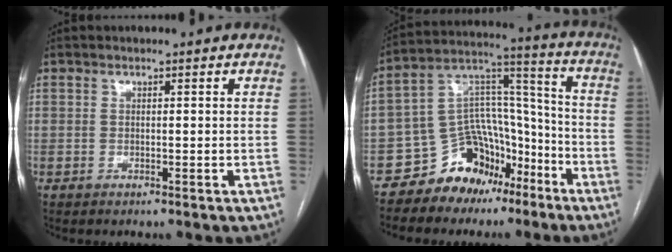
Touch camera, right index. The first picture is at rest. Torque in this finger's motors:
{"motor_torque": [0.23, -0.18, -0.27, -0.09]}